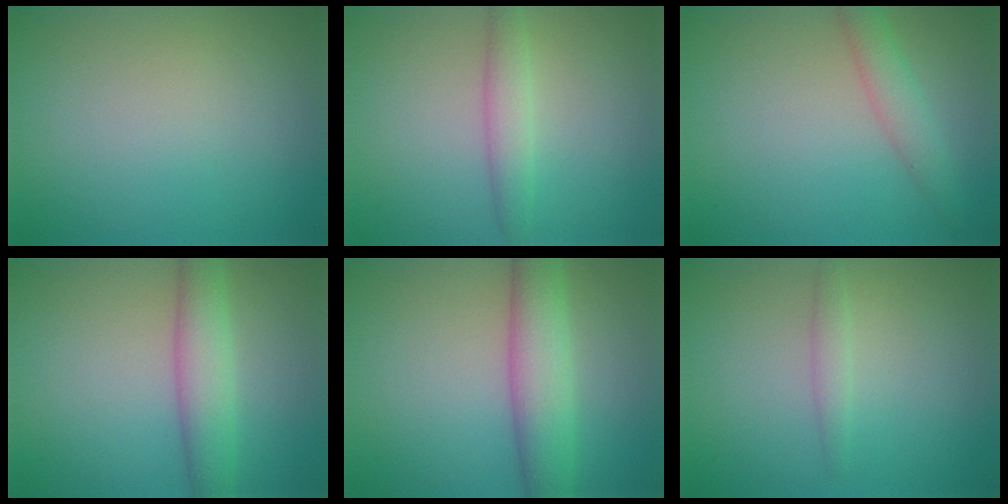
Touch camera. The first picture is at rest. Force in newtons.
{"total": 2.2, "press": 2.2, "slide": 0.0}
{"total": 2.4, "press": 2.4, "slide": 0.1}
{"total": 4.1, "press": 4.1, "slide": 0.1}
{"total": 5.3, "press": 5.3, "slide": 0.1}
{"total": 1.1, "press": 1.1, "slide": 0.0}